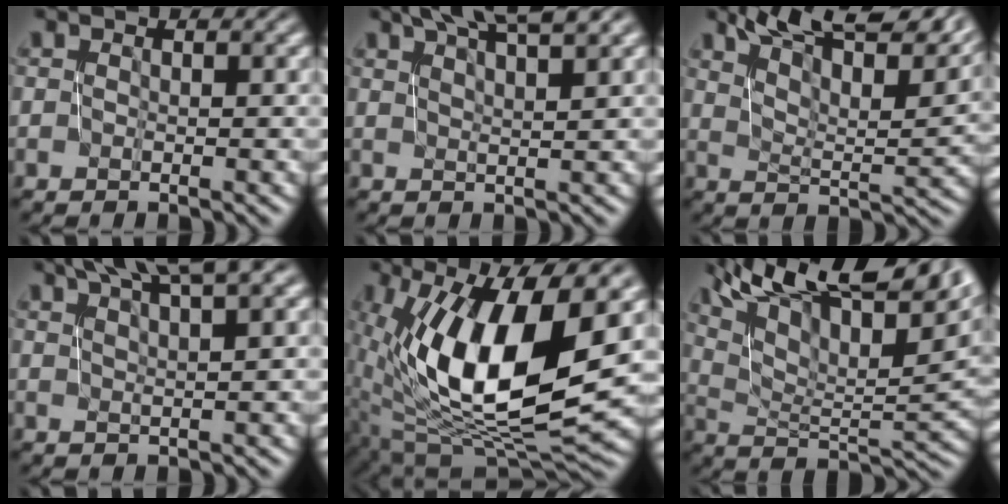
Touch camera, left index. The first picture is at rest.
{"total": 6.0, "force": [4.3, 0.9, 4.0], "torque": [-0.043, 0.017, 0.056]}
{"total": 13.1, "force": [10.0, 3.2, 7.8], "torque": [-0.126, 0.028, 0.139]}
{"total": 5.9, "force": [4.0, 0.8, 4.3], "torque": [-0.050, 0.015, 0.064]}
{"total": 14.1, "force": [1.4, 5.8, 12.8], "torque": [-0.230, -0.005, 0.019]}
{"total": 16.3, "force": [10.1, 5.5, 11.6], "torque": [-0.197, 0.047, 0.169]}